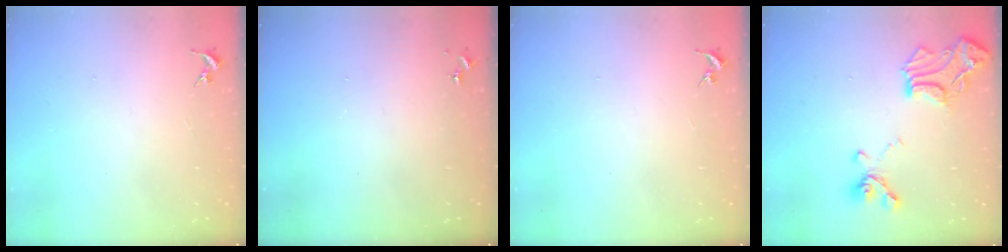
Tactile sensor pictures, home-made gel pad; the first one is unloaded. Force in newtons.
{"total": 0.0}
{"total": 0.0}
{"total": 16.9, "press": 16.9, "slide": 1.4}